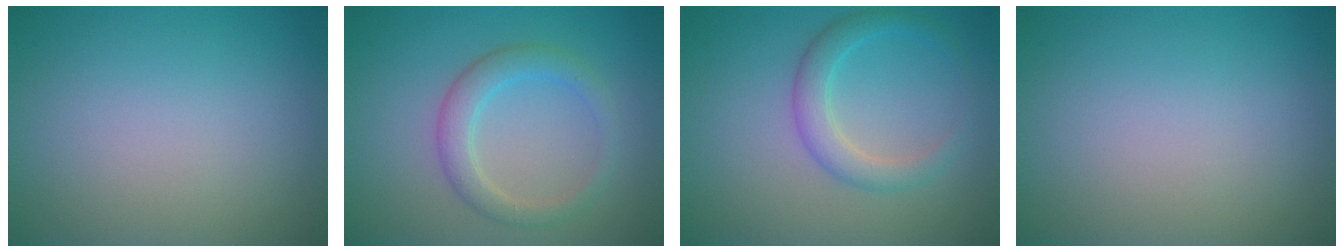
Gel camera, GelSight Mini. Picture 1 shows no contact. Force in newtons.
{"total": 2.8, "press": 2.8, "slide": 0.1}
{"total": 2.8, "press": 2.7, "slide": 0.2}
{"total": 0.0}